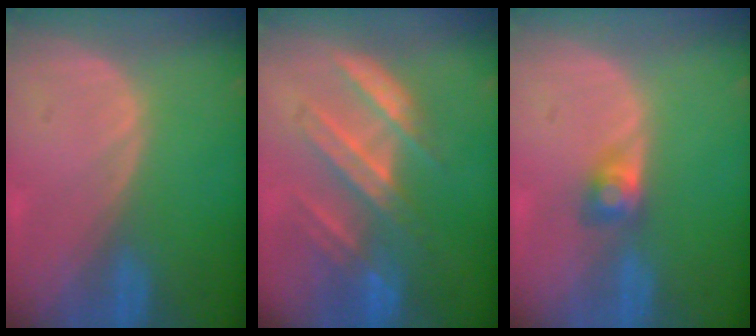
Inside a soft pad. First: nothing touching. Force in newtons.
{"total": 7.4, "press": 7.3, "slide": 1.1}
{"total": 2.7, "press": 2.5, "slide": 1.0}